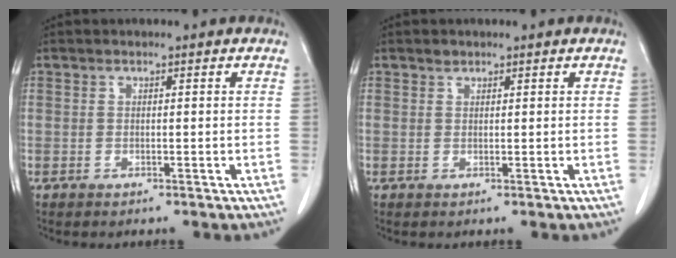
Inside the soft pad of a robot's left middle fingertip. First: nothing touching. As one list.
[{"total": 0.7, "force": [0.6, 0.3, 0.1], "torque": [0.000, -0.003, 0.009]}]